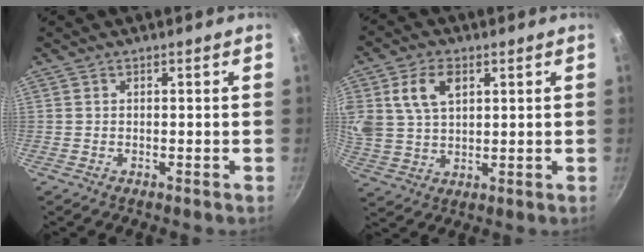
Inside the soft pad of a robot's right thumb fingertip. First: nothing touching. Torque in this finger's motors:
{"motor_torque": [-0.67, 1.83, 2.39, -0.27, 0.94]}